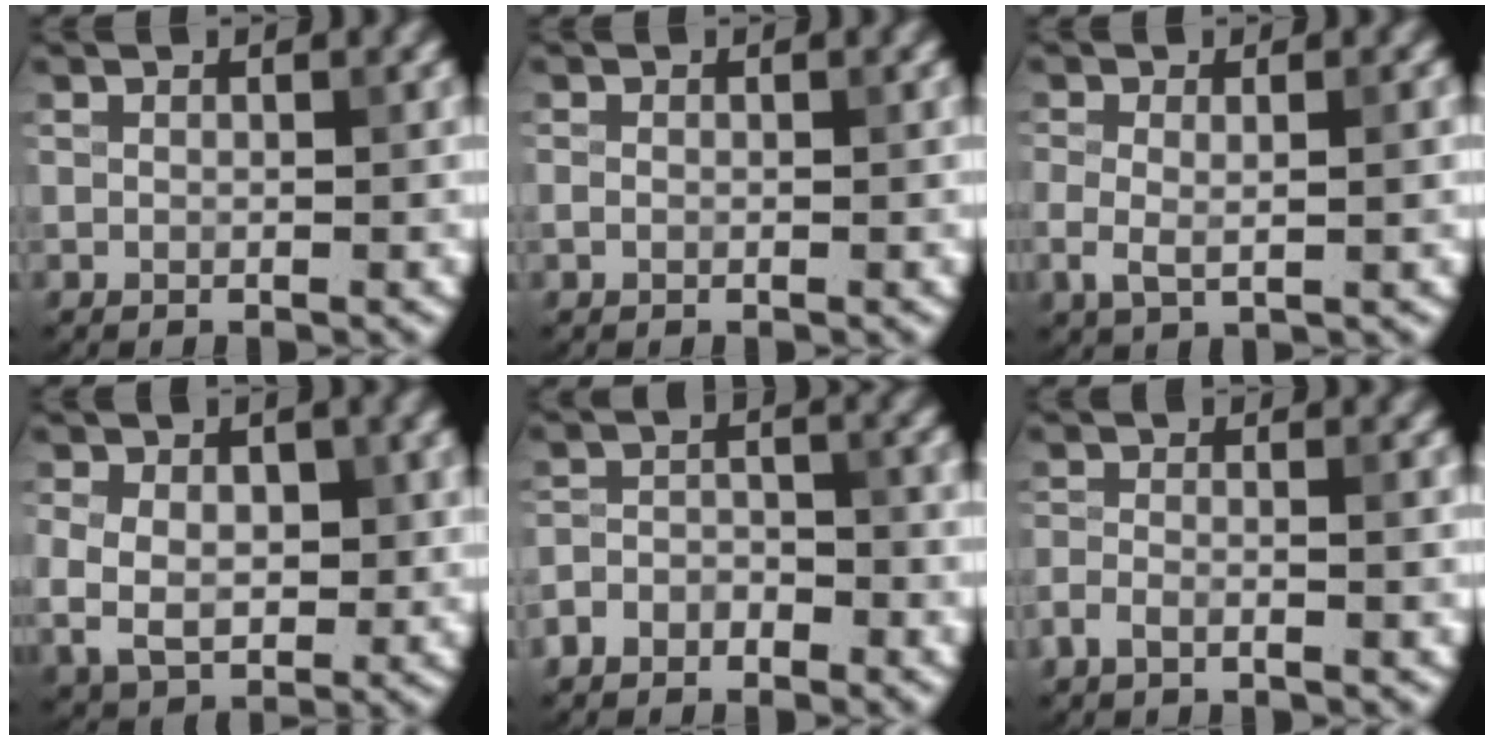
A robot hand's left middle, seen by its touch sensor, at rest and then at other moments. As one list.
[{"total": 0.6, "force": [-0.2, 0.5, 0.3], "torque": [-0.006, -0.001, -0.003]}, {"total": 2.8, "force": [-0.2, 1.2, 2.5], "torque": [-0.048, -0.004, -0.005]}, {"total": 6.0, "force": [0.0, 4.2, 4.3], "torque": [-0.078, -0.008, 0.003]}, {"total": 3.0, "force": [-2.2, 1.7, 1.2], "torque": [-0.027, 0.005, -0.048]}, {"total": 2.1, "force": [-1.4, 0.6, 1.4], "torque": [-0.030, 0.000, -0.034]}]